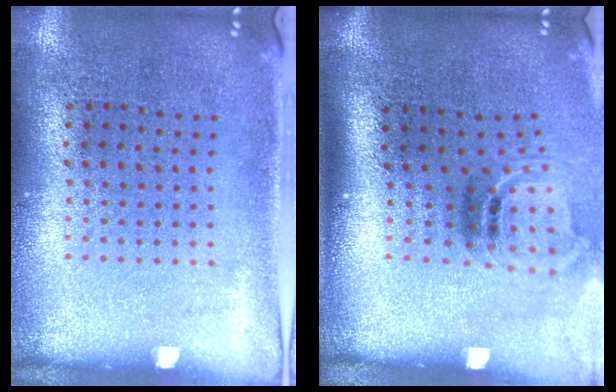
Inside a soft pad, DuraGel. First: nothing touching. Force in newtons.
{"total": 1.9, "press": 1.2, "slide": 1.5}